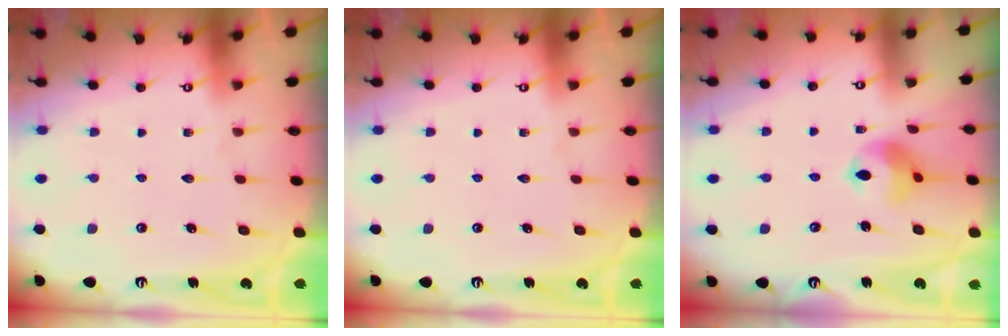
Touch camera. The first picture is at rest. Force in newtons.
{"total": 0.0}
{"total": 9.5, "press": 9.4, "slide": 1.2}